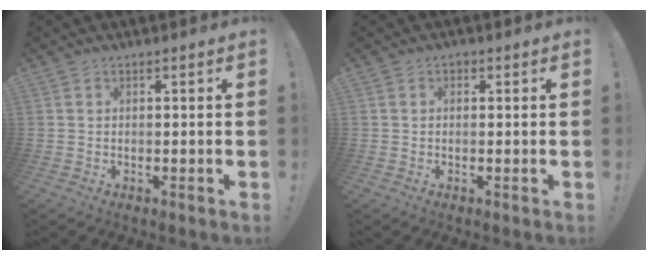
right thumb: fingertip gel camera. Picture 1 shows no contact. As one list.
[{"total": 0.8, "force": [-0.2, 0.7, 0.2], "torque": [0.005, 0.000, -0.006]}]